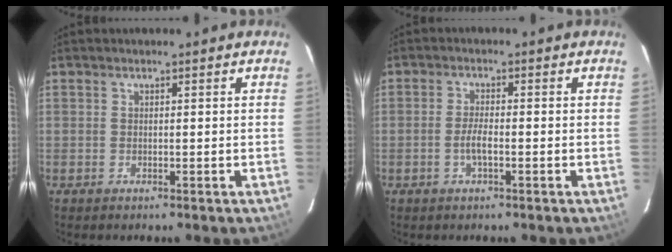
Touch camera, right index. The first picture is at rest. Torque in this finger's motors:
{"motor_torque": [0.47, -0.27, 0.35, 0.07]}